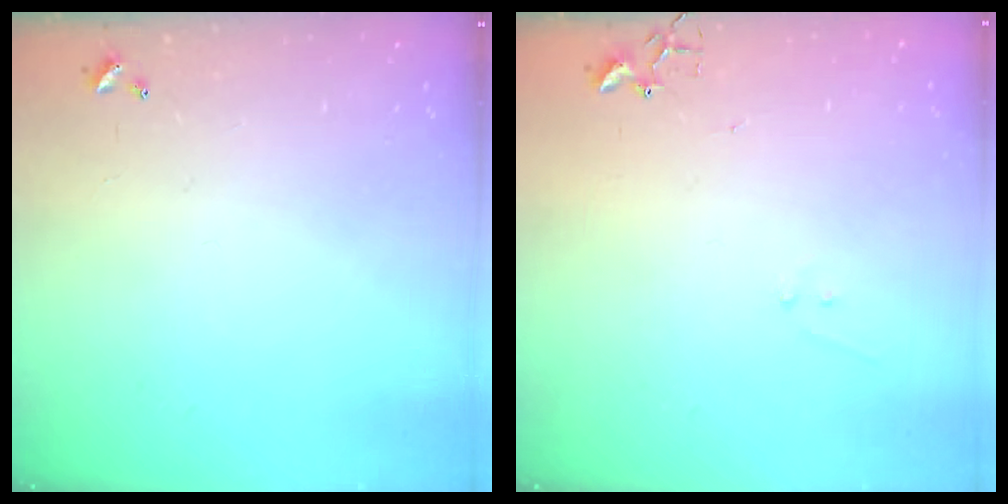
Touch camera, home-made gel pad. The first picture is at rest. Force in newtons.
{"total": 6.1, "press": 6.1, "slide": 0.5}